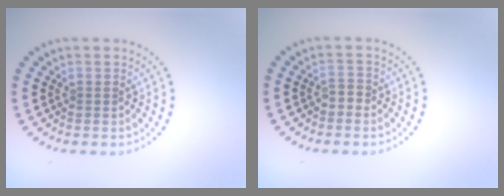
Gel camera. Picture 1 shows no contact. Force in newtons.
{"total": 1.0, "press": 0.8, "slide": 0.6}